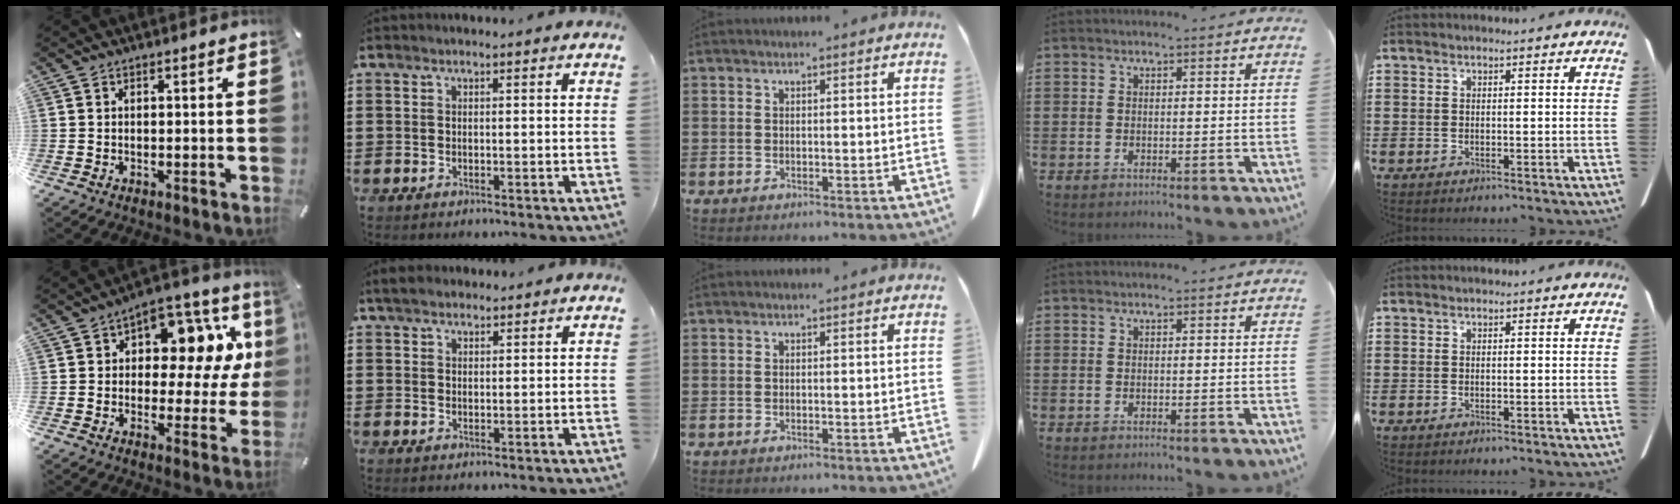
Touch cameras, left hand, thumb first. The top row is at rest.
{"thumb": {"total": 14.4, "force": [5.0, 8.6, 10.5], "torque": [-0.130, -0.044, 0.083]}, "index": {"total": 2.7, "force": [2.3, 1.0, 1.0], "torque": [-0.025, 0.005, 0.044]}}